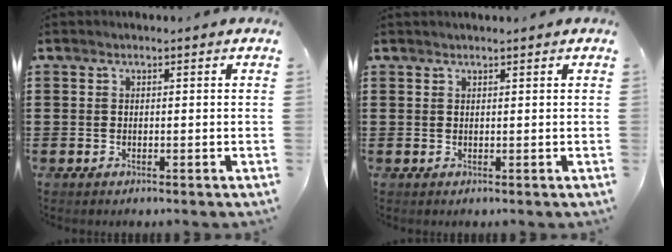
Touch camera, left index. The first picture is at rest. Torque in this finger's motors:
{"motor_torque": [1.16, -0.98, 0.08, 0.00]}